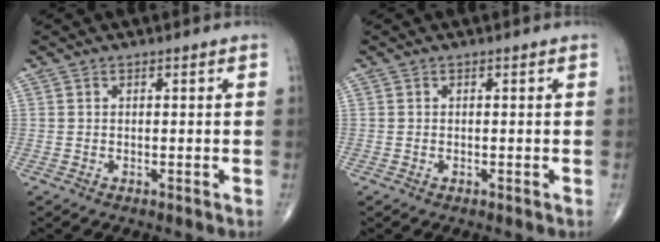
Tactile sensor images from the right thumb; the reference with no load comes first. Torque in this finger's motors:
{"motor_torque": [0.79, 0.56, -0.02, -0.16, -0.03]}